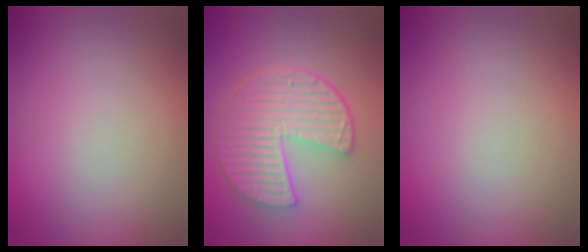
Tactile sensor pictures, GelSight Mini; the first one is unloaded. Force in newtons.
{"total": 6.2, "press": 4.7, "slide": 4.0}
{"total": 0.0}